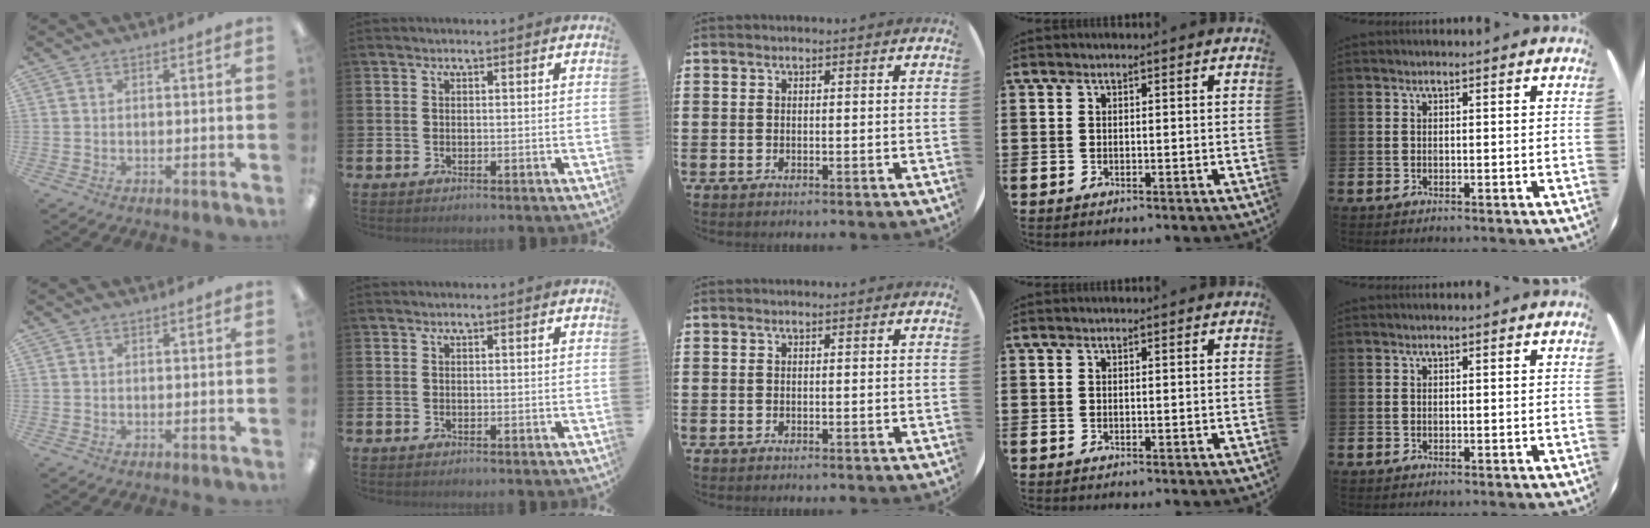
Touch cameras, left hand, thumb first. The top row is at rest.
{}